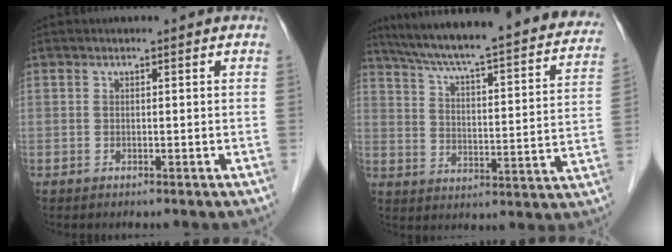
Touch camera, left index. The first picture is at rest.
{"total": 31.2, "force": [27.0, 4.1, 15.0], "torque": [-0.237, -0.039, 0.342]}